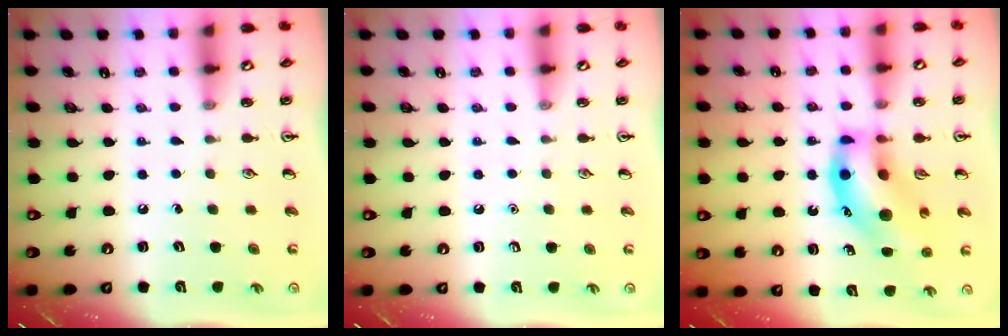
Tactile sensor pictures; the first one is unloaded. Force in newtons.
{"total": 0.0}
{"total": 16.3, "press": 15.9, "slide": 3.6}